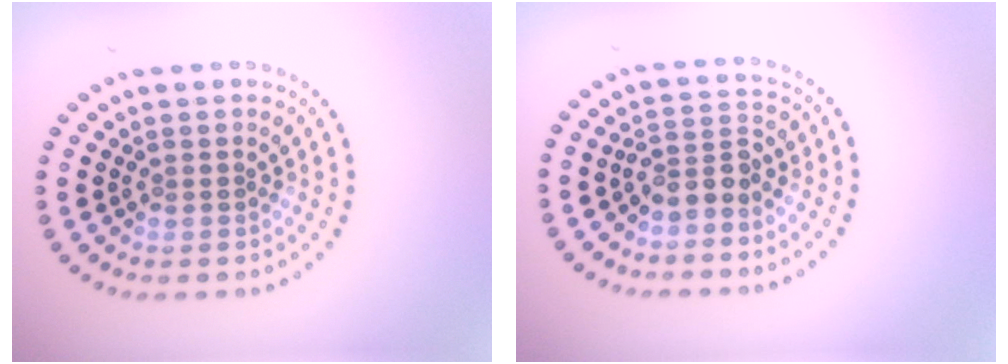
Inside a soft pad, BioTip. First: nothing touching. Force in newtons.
{"total": 2.5, "press": 2.0, "slide": 1.6}